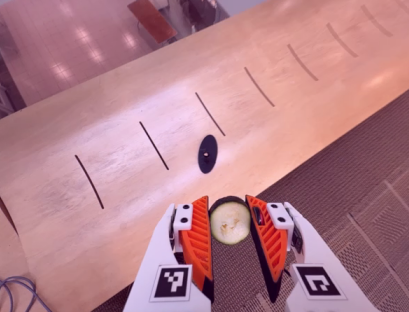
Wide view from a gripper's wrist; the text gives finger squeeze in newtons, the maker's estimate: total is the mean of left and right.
{"total": 8.4, "left": 8.6, "right": 8.3}